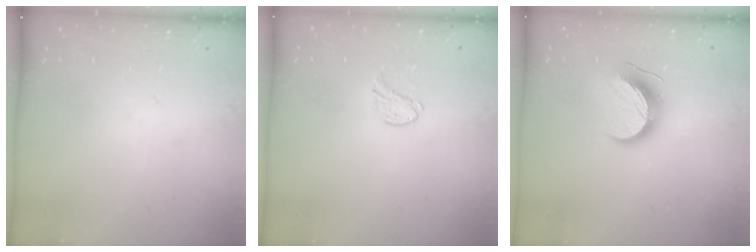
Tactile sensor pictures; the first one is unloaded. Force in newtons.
{"total": 6.6, "press": 6.6, "slide": 0.5}
{"total": 12.2, "press": 12.2, "slide": 0.4}